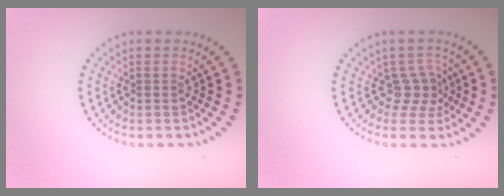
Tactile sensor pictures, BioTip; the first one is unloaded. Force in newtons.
{"total": 2.3, "press": 1.6, "slide": 1.7}